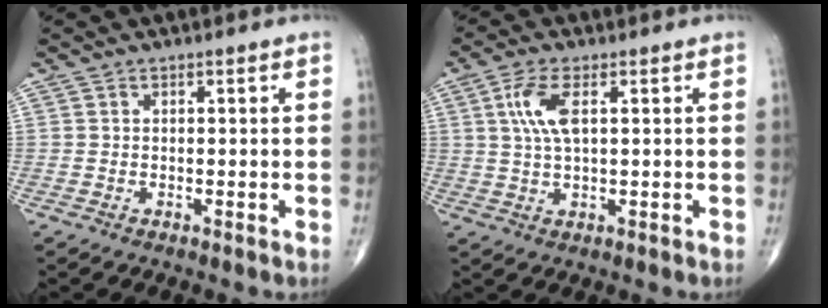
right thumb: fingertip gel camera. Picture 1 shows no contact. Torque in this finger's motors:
{"motor_torque": [0.19, 1.56, 0.30, 0.33, 0.12]}